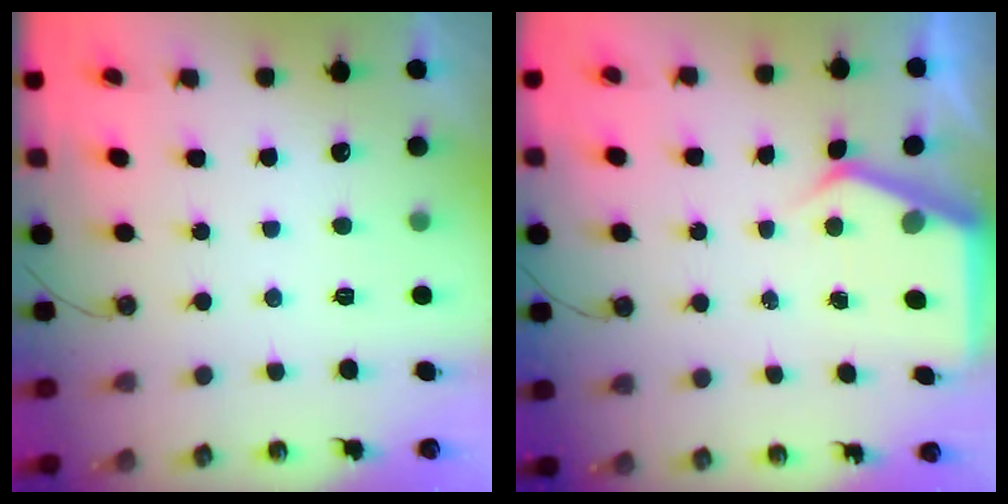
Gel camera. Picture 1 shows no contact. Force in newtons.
{"total": 4.3, "press": 4.3, "slide": 0.5}